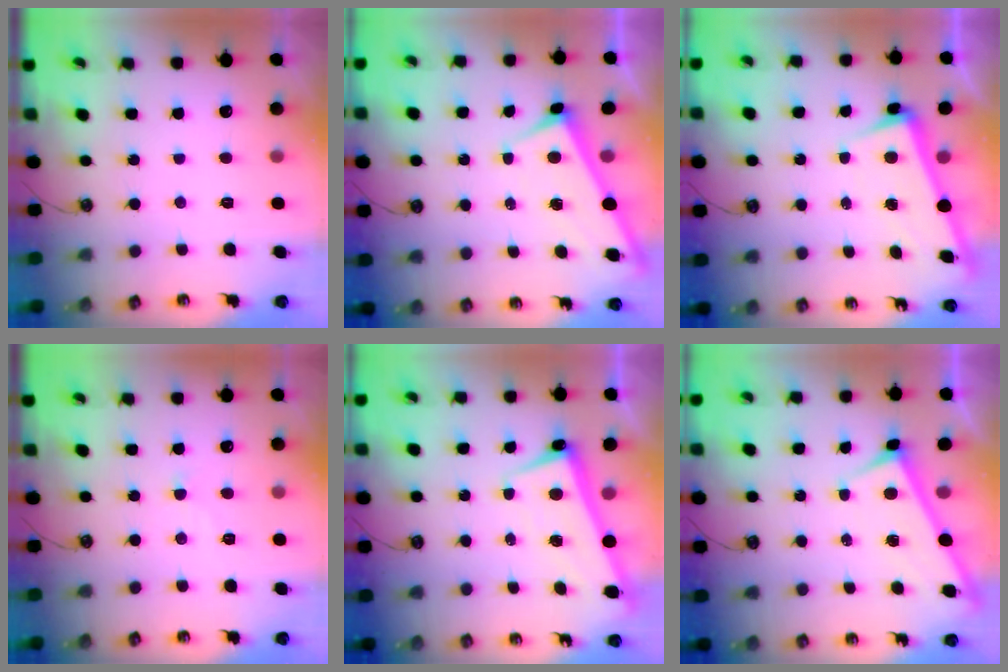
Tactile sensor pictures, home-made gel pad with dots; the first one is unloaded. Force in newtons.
{"total": 3.1, "press": 3.1, "slide": 0.1}
{"total": 3.2, "press": 3.0, "slide": 1.2}
{"total": 1.1, "press": 0.9, "slide": 0.6}
{"total": 2.6, "press": 2.5, "slide": 0.6}
{"total": 2.9, "press": 2.9, "slide": 0.3}